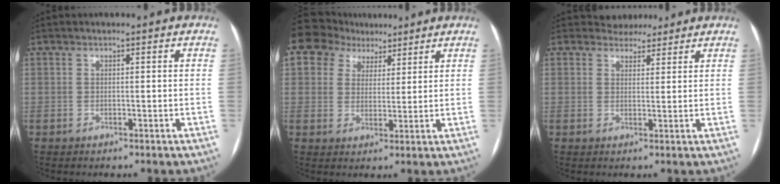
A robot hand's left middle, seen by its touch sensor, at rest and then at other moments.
{"total": 6.2, "force": [4.6, 4.1, 0.8], "torque": [-0.005, 0.025, 0.080]}
{"total": 3.5, "force": [3.1, 1.6, -0.1], "torque": [0.003, 0.005, 0.043]}